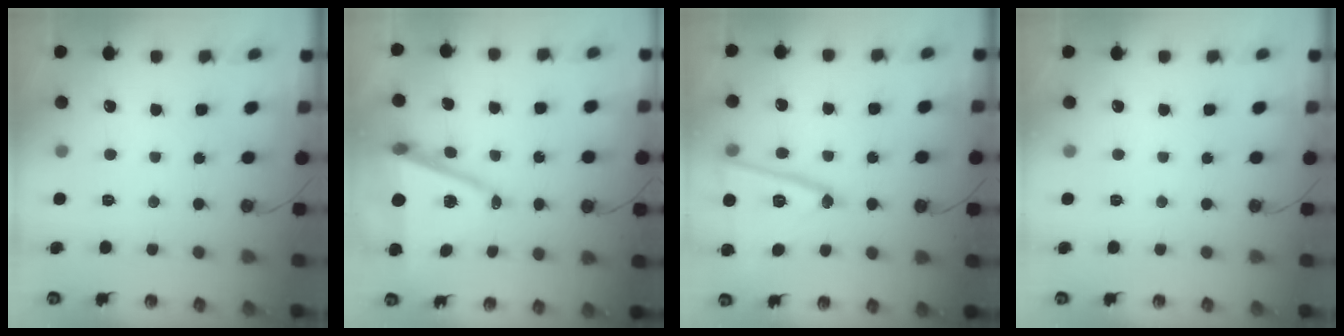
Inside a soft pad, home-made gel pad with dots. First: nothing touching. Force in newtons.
{"total": 11.6, "press": 10.9, "slide": 4.0}
{"total": 18.3, "press": 18.3, "slide": 0.9}
{"total": 0.0}